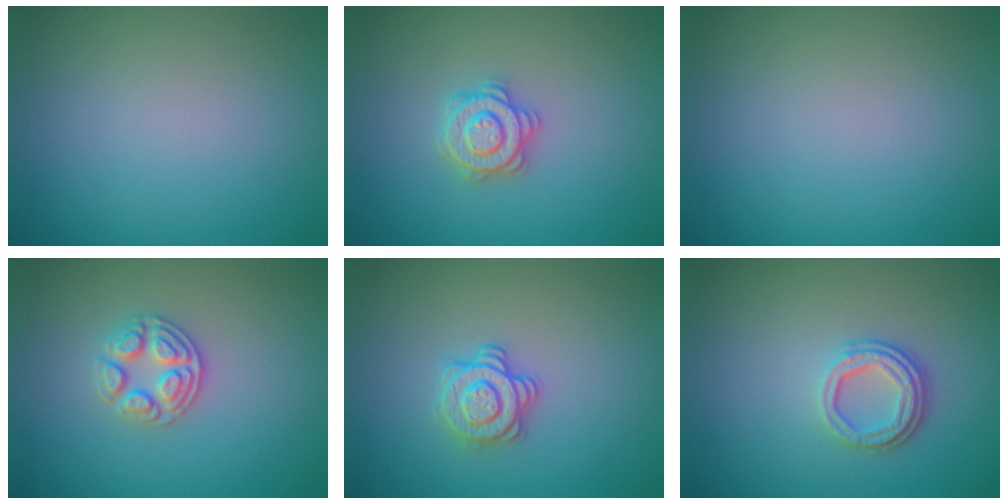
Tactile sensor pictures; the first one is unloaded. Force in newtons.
{"total": 2.8, "press": 2.8, "slide": 0.4}
{"total": 0.0}
{"total": 2.9, "press": 2.7, "slide": 1.0}
{"total": 2.9, "press": 2.6, "slide": 1.2}
{"total": 3.3, "press": 2.5, "slide": 2.1}